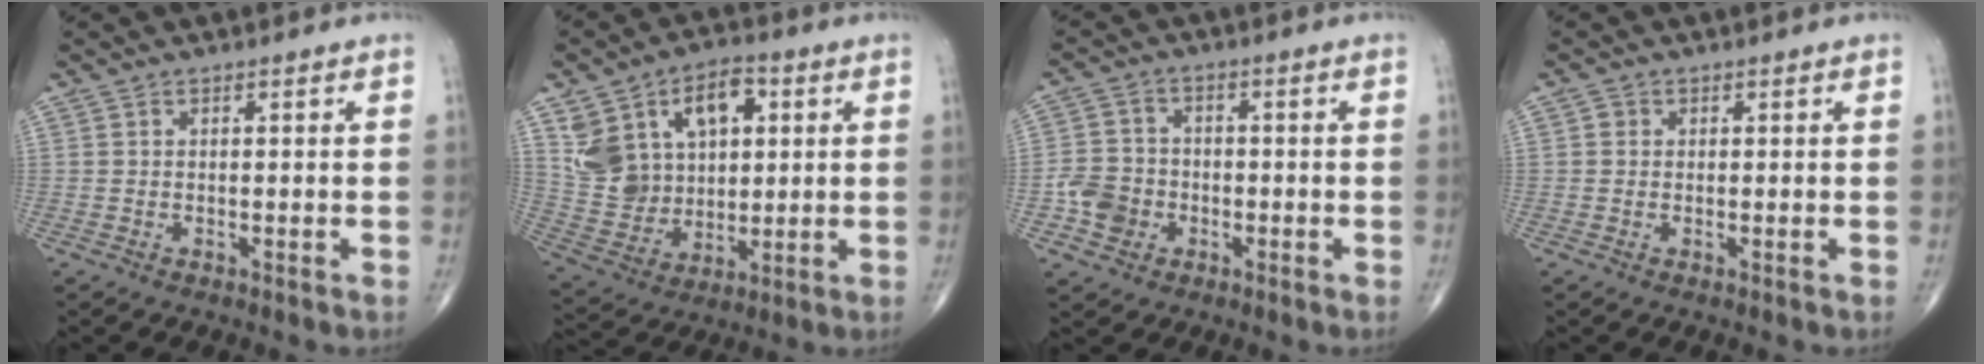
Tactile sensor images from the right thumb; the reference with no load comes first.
{"total": 16.5, "force": [5.5, 11.6, 10.4], "torque": [-0.144, -0.004, 0.111]}
{"total": 6.2, "force": [-2.1, 5.4, 2.4], "torque": [-0.022, 0.018, -0.042]}
{"total": 1.0, "force": [0.1, 1.0, 0.3], "torque": [0.001, 0.002, 0.000]}